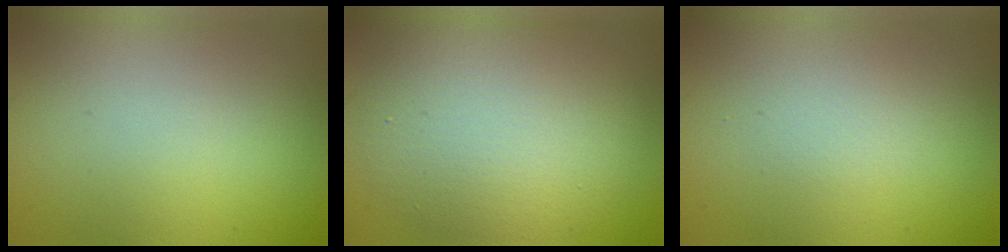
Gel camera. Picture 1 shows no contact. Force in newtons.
{"total": 7.8, "press": 7.8, "slide": 0.6}
{"total": 1.2, "press": 1.2, "slide": 0.0}